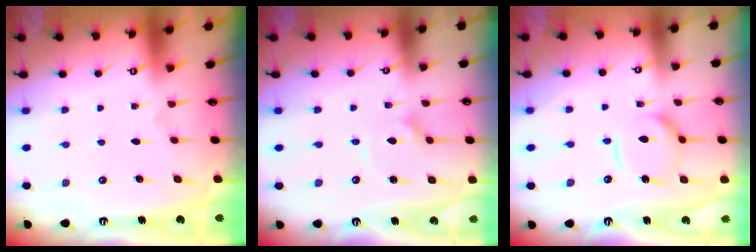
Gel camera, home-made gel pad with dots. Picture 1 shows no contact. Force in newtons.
{"total": 3.3, "press": 3.3, "slide": 0.4}
{"total": 11.0, "press": 10.9, "slide": 1.0}